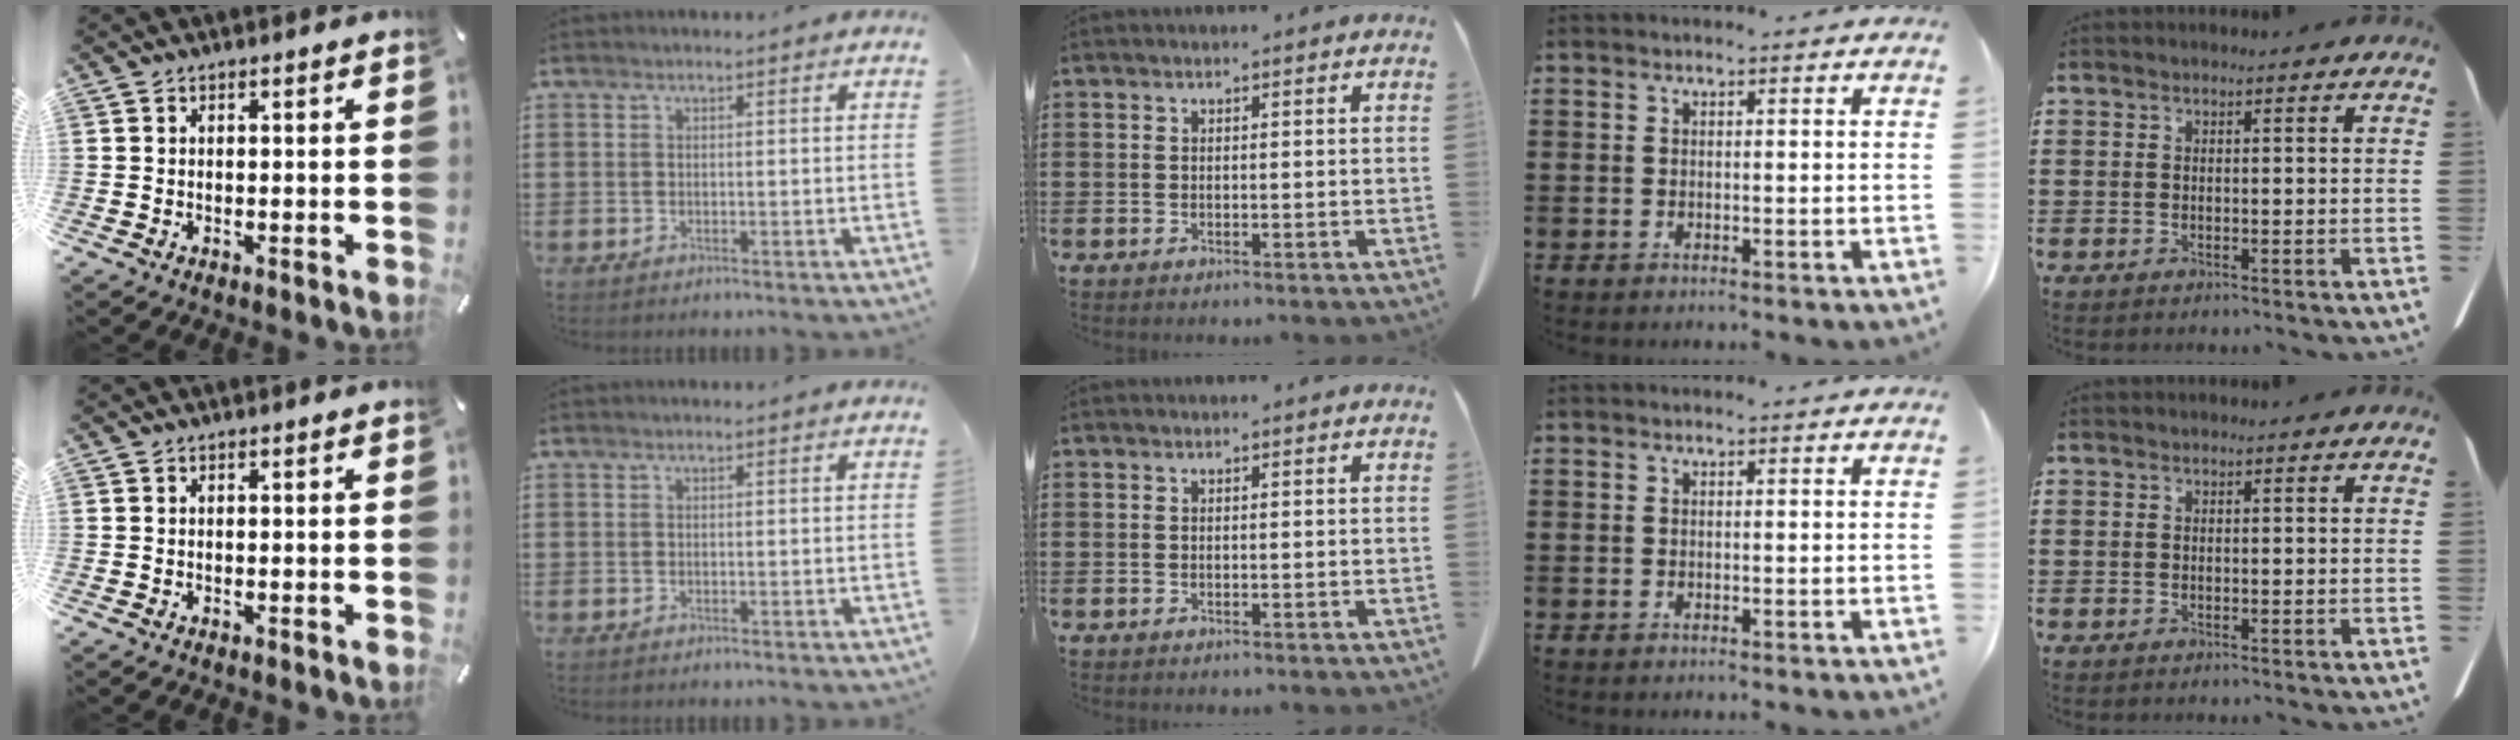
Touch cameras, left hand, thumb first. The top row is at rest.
{}